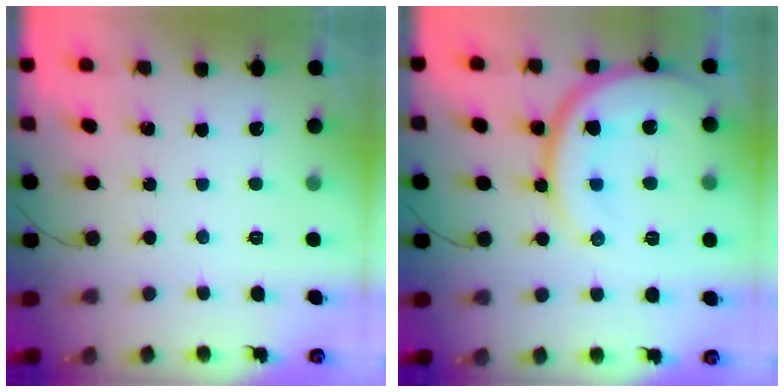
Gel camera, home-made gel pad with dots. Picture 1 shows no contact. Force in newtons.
{"total": 18.4, "press": 18.3, "slide": 1.9}